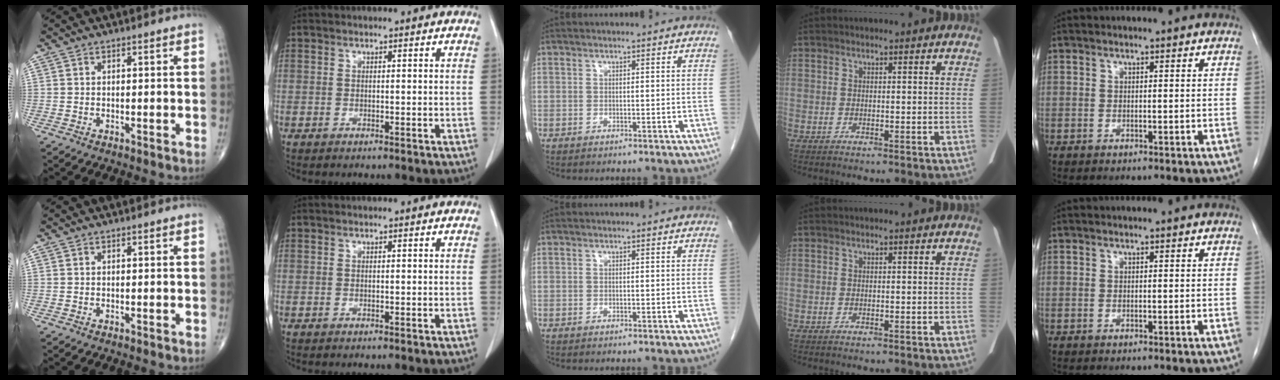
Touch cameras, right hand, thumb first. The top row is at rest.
{}